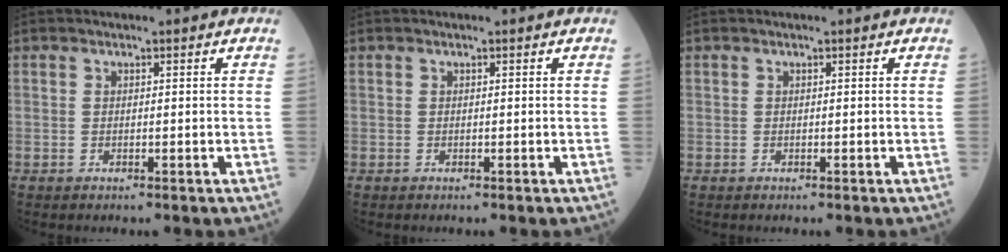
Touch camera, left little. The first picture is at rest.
{"total": 0.0}
{"total": 0.0}